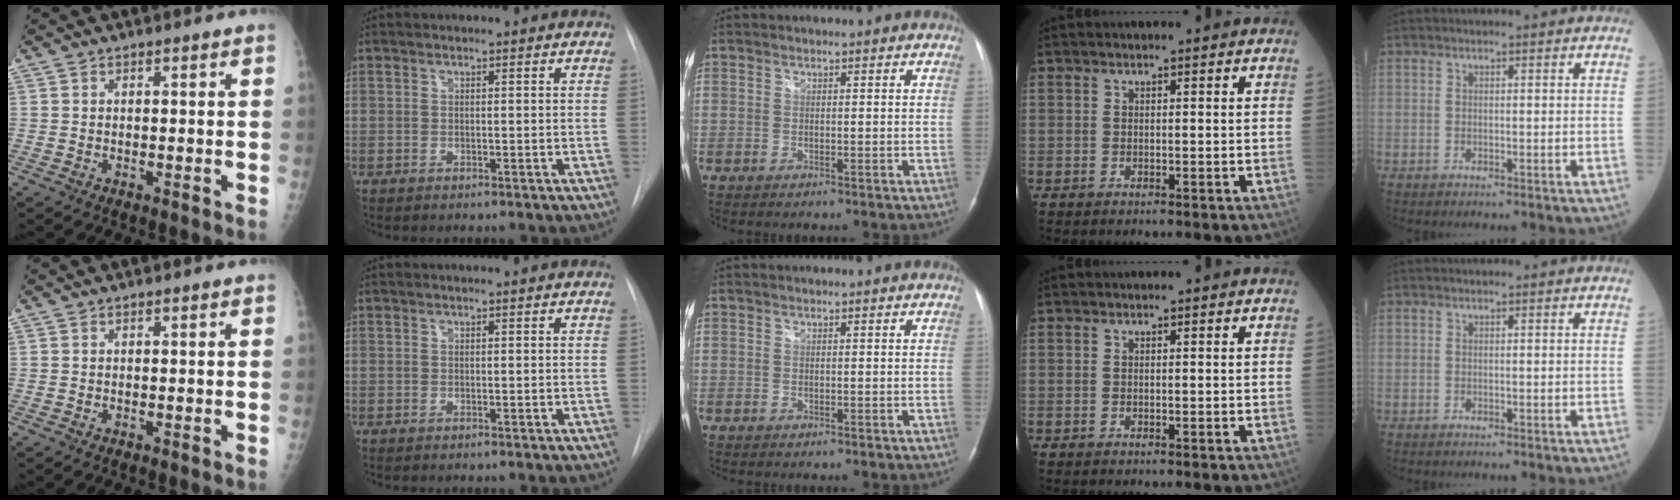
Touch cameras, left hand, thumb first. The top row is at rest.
{}